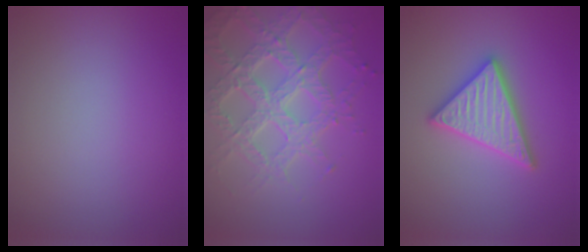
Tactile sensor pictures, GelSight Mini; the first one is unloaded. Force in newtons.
{"total": 6.8, "press": 5.3, "slide": 4.3}
{"total": 4.9, "press": 4.8, "slide": 0.6}